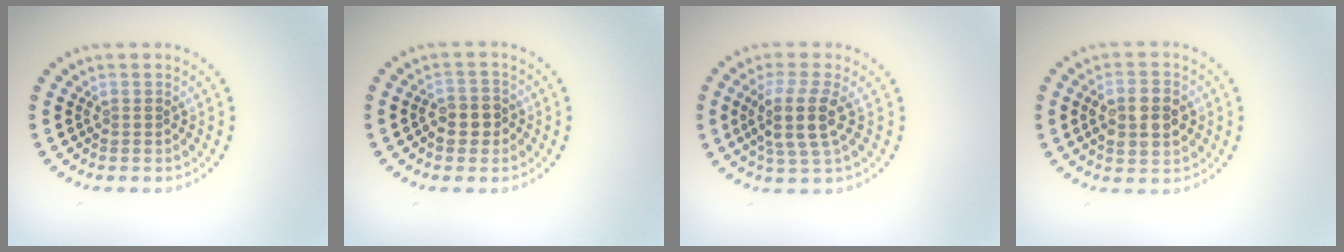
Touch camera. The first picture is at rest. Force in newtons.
{"total": 2.5, "press": 2.4, "slide": 0.6}
{"total": 3.7, "press": 3.0, "slide": 2.3}
{"total": 4.4, "press": 4.3, "slide": 0.5}